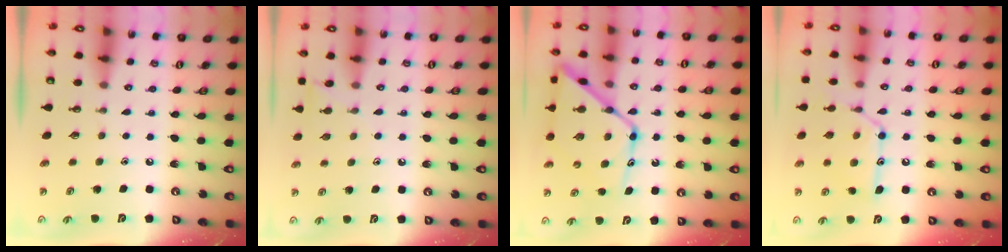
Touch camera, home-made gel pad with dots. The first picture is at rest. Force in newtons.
{"total": 6.3, "press": 6.3, "slide": 0.6}
{"total": 16.5, "press": 16.5, "slide": 1.6}
{"total": 14.1, "press": 14.1, "slide": 1.2}